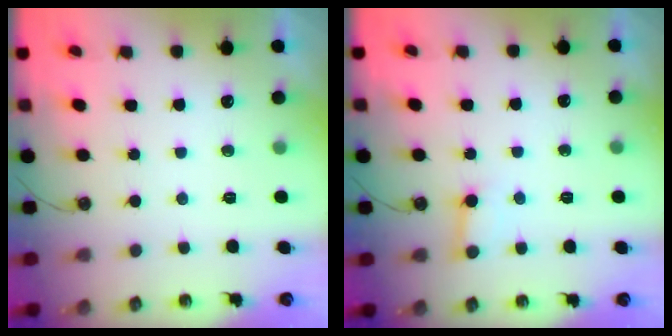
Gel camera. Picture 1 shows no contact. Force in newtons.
{"total": 5.7, "press": 5.7, "slide": 0.2}